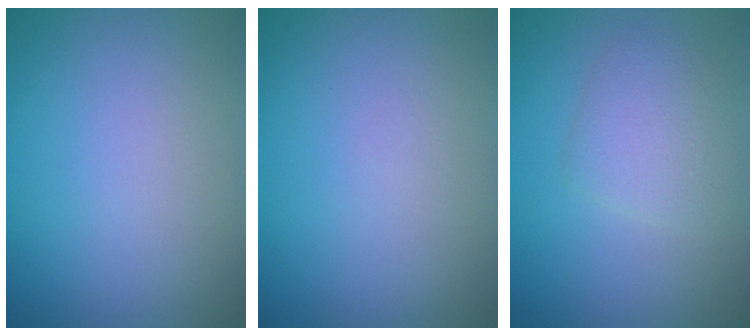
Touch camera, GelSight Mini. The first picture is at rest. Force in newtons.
{"total": 0.0}
{"total": 2.7, "press": 2.7, "slide": 0.0}